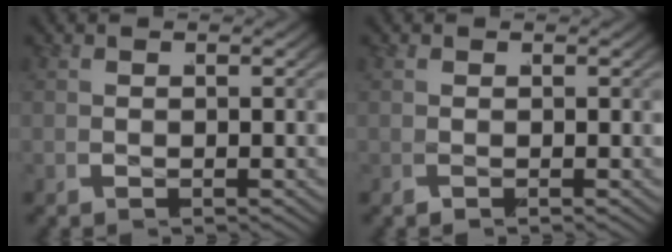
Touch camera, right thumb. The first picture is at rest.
{"total": 0.8, "force": [-0.1, 0.6, 0.5], "torque": [-0.008, -0.006, -0.002]}